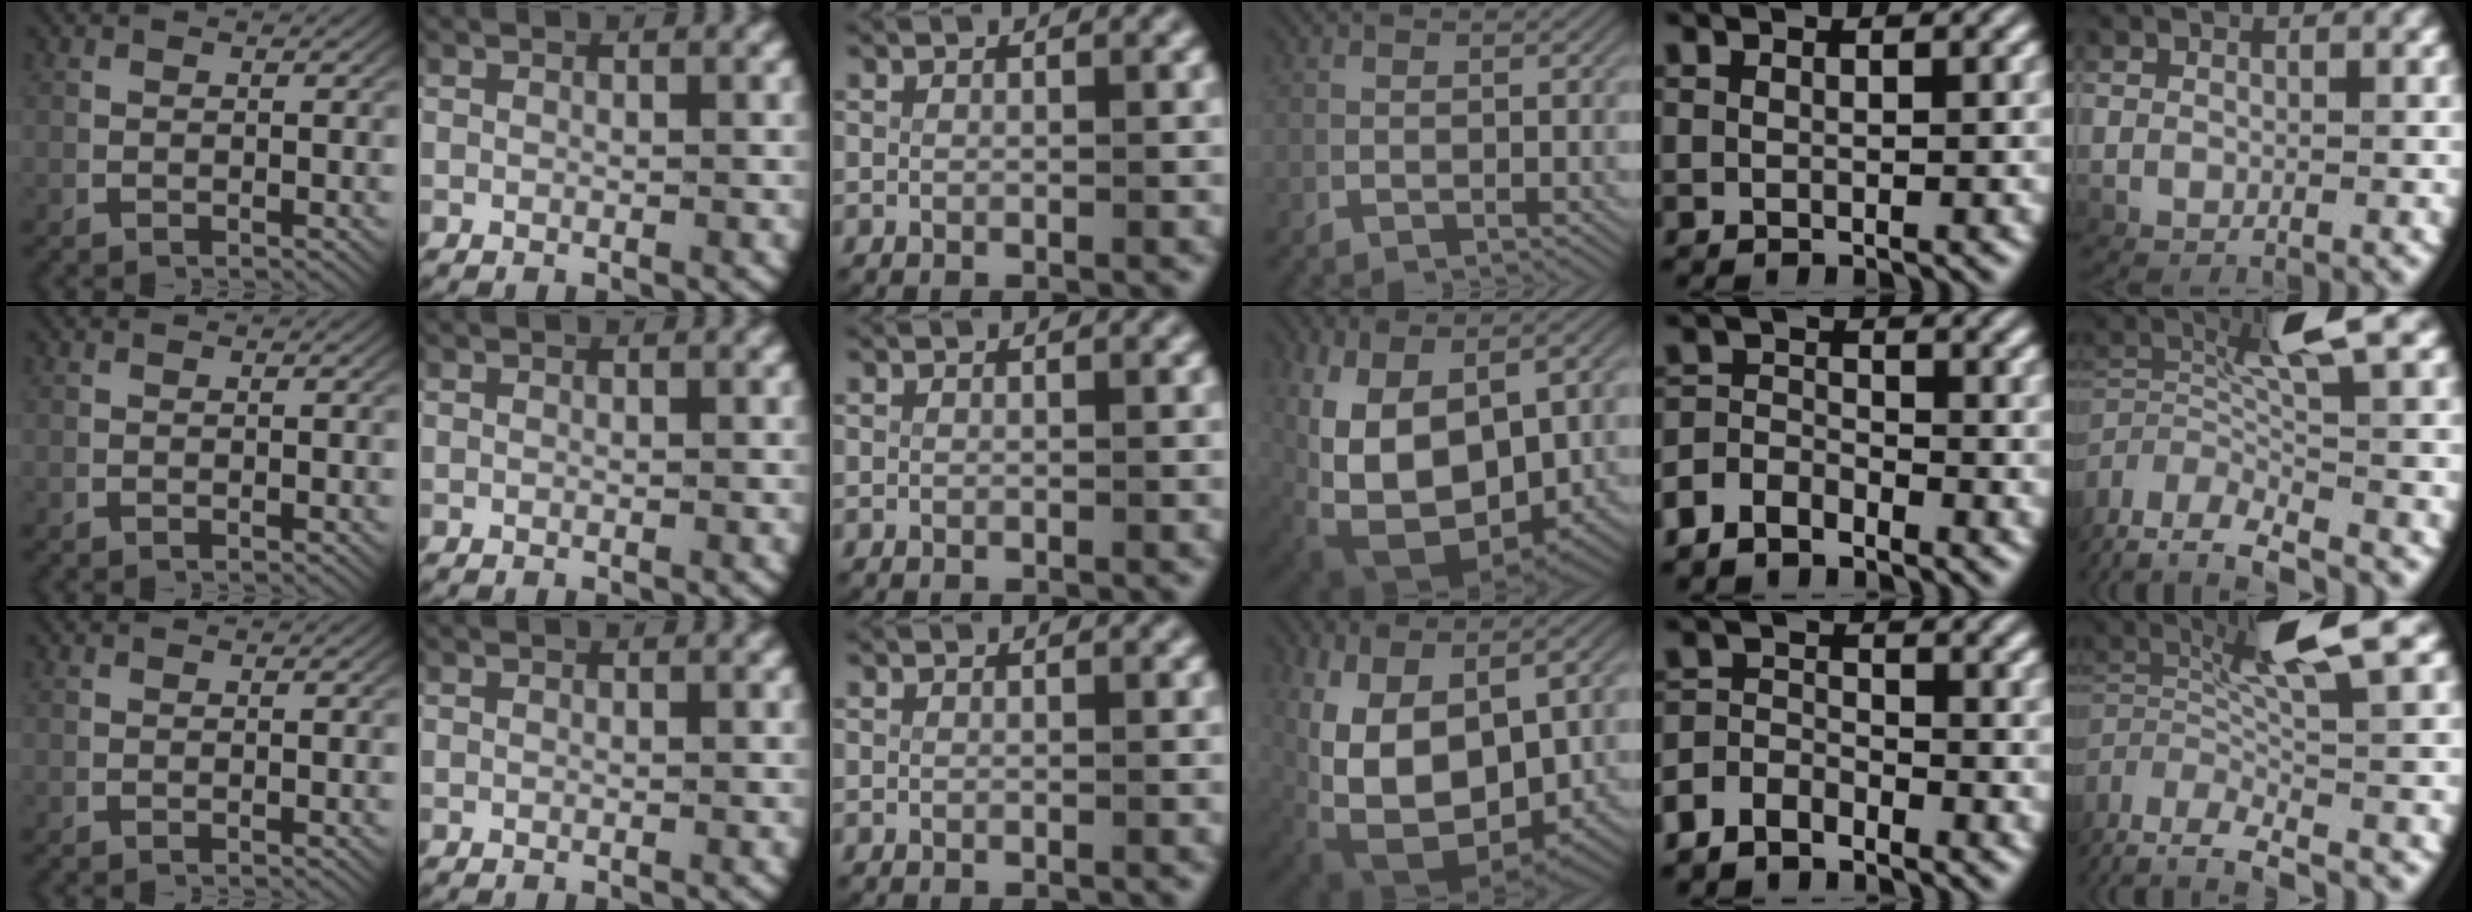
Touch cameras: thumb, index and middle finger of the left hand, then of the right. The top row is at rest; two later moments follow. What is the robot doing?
{"motion": "lift_and_place", "object": "coat"}